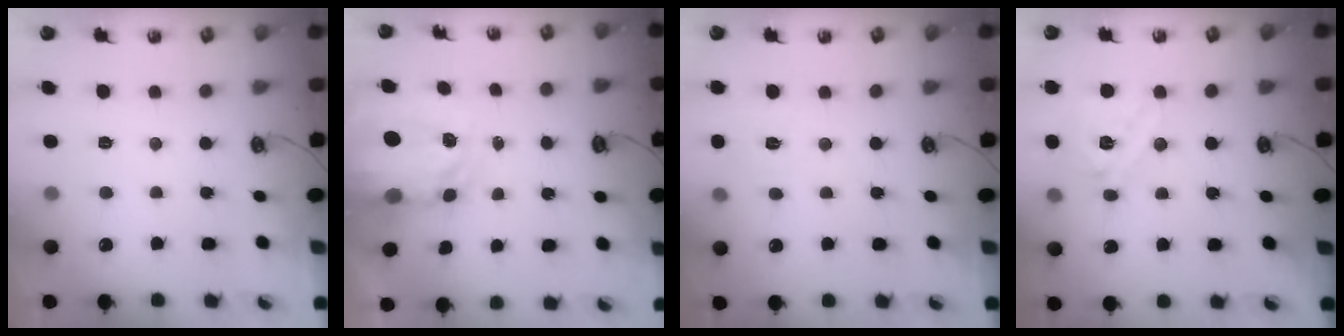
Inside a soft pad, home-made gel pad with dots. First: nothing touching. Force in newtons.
{"total": 5.5, "press": 5.4, "slide": 0.6}
{"total": 4.9, "press": 4.9, "slide": 0.5}
{"total": 13.7, "press": 13.6, "slide": 2.1}